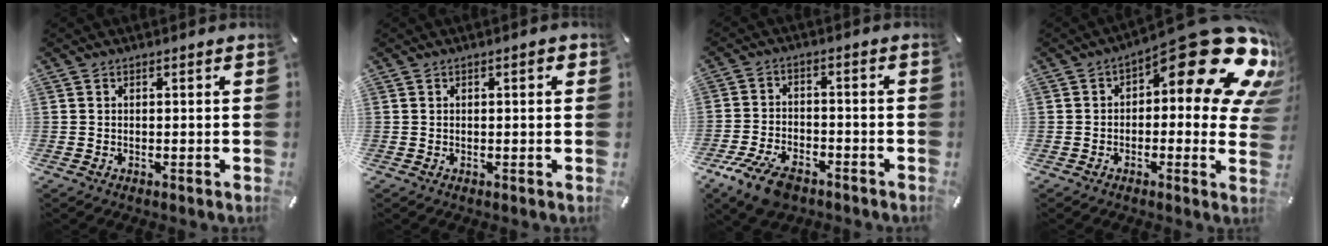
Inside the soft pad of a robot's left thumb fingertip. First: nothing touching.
{"total": 1.2, "force": [0.3, 0.3, 1.1], "torque": [-0.023, 0.005, 0.004]}
{"total": 9.1, "force": [-6.0, 4.7, 5.0], "torque": [-0.107, 0.023, -0.110]}
{"total": 21.8, "force": [11.3, 8.1, 16.8], "torque": [-0.206, -0.089, 0.190]}